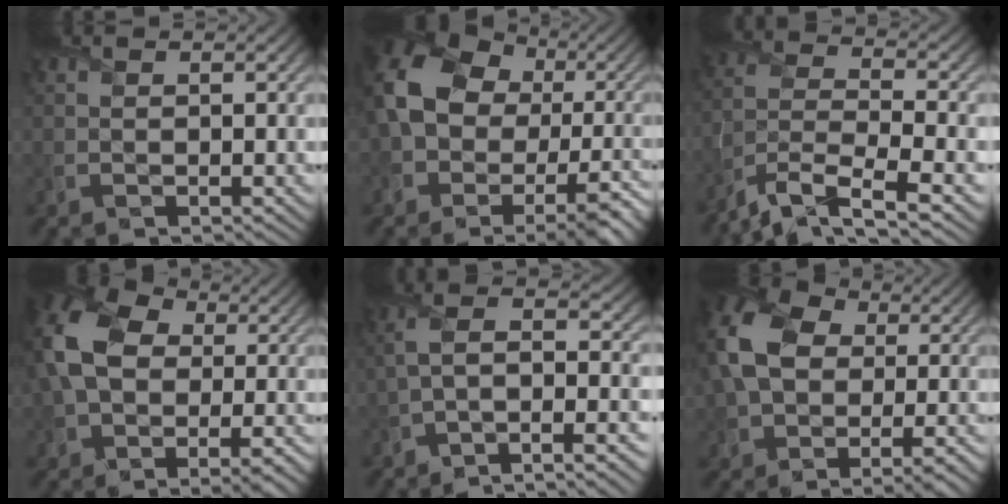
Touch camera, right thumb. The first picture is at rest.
{"total": 17.1, "force": [-1.9, 13.1, 10.7], "torque": [-0.221, -0.037, -0.023]}
{"total": 9.4, "force": [-6.7, 2.8, 5.9], "torque": [-0.129, -0.013, -0.138]}
{"total": 14.8, "force": [-0.1, 10.8, 10.2], "torque": [-0.228, -0.006, 0.005]}
{"total": 8.9, "force": [-3.2, 3.2, 7.6], "torque": [-0.133, 0.007, -0.065]}
{"total": 13.3, "force": [-0.1, 9.6, 9.2], "torque": [-0.208, -0.006, 0.008]}